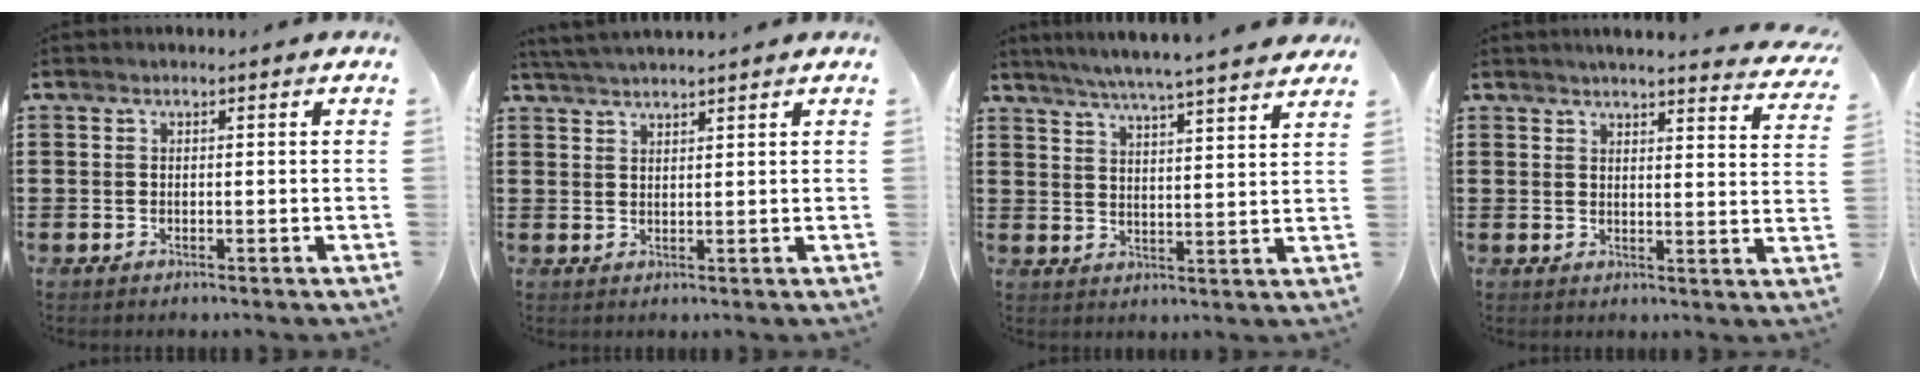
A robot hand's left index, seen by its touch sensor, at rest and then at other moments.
{"total": 2.6, "force": [2.5, -0.3, 0.4], "torque": [-0.014, 0.000, 0.049]}
{"total": 5.5, "force": [5.0, -0.9, 2.0], "torque": [-0.056, -0.028, 0.086]}
{"total": 3.3, "force": [3.2, -0.4, 0.7], "torque": [-0.022, -0.022, 0.053]}